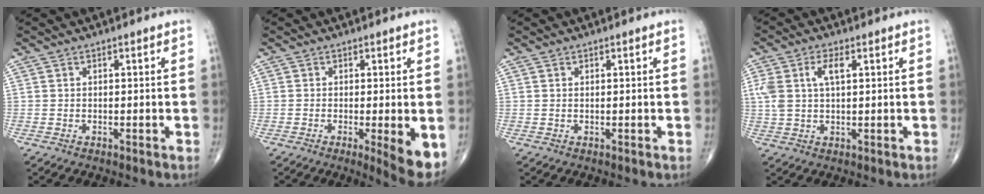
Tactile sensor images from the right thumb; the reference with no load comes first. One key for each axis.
{"total": 6.3, "fx": -1.8, "fy": 1.1, "fz": 6.0, "tx": -0.084, "ty": -0.017, "tz": -0.027}
{"total": 0.0}
{"total": 6.3, "fx": 1.9, "fy": 2.9, "fz": 5.2, "tx": -0.127, "ty": 0.013, "tz": 0.040}